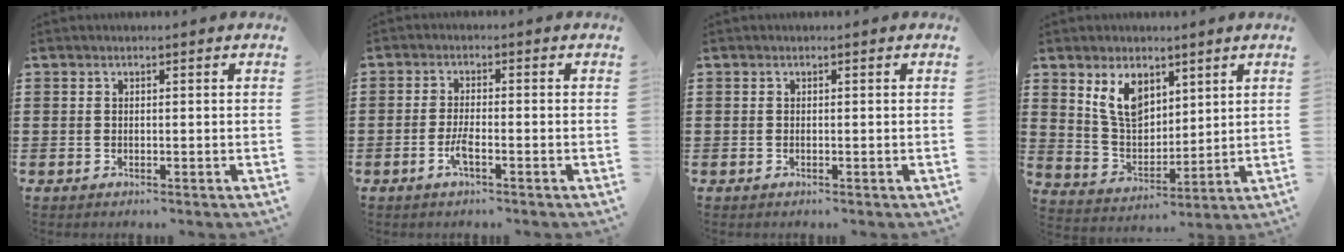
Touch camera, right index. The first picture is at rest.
{"total": 2.9, "force": [-1.5, 0.5, 2.5], "torque": [-0.058, -0.004, -0.031]}
{"total": 0.0}
{"total": 7.9, "force": [4.3, 4.6, 4.8], "torque": [-0.111, 0.006, 0.082]}